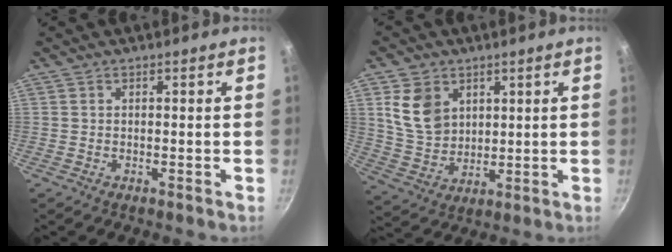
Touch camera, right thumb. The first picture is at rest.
{"total": 10.0, "force": [3.6, 7.7, 5.3], "torque": [-0.074, -0.020, 0.080]}